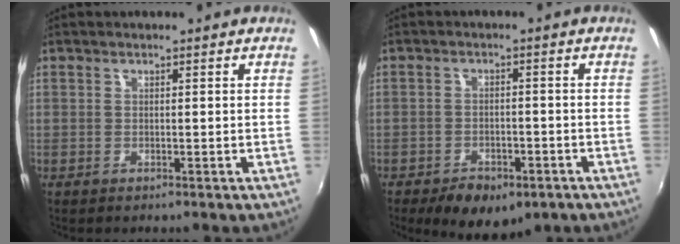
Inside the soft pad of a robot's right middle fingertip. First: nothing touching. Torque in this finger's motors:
{"motor_torque": [-0.18, -0.09, -0.04, 0.00]}